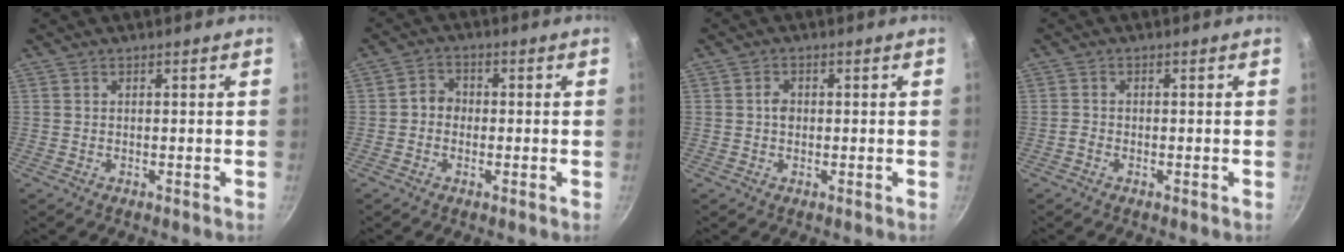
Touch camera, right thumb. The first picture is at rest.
{"total": 3.8, "force": [-0.4, 3.2, 2.1], "torque": [-0.016, 0.013, -0.017]}
{"total": 2.0, "force": [0.0, 1.6, 1.2], "torque": [-0.010, 0.005, -0.003]}
{"total": 1.1, "force": [-0.6, 0.7, 0.6], "torque": [-0.012, 0.004, -0.017]}